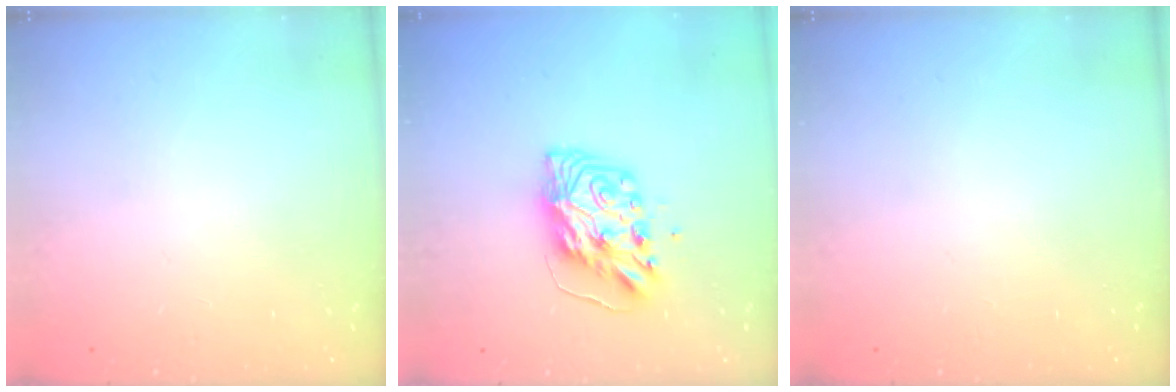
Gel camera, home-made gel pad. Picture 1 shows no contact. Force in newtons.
{"total": 9.9, "press": 9.9, "slide": 0.8}
{"total": 0.0}